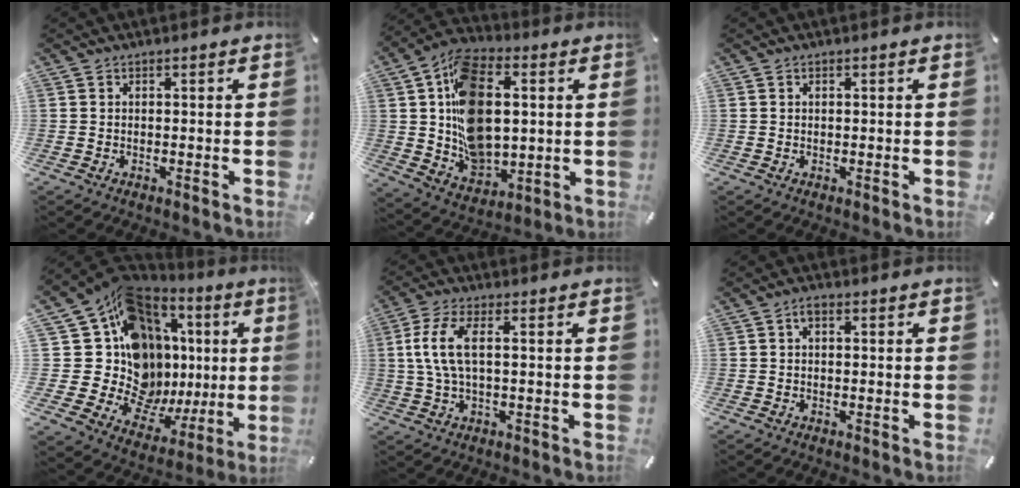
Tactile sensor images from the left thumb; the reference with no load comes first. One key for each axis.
{"total": 18.2, "fx": 3.0, "fy": 12.8, "fz": 12.6, "tx": -0.231, "ty": -0.004, "tz": 0.059}
{"total": 0.5, "fx": 0.2, "fy": 0.3, "fz": 0.3, "tx": -0.007, "ty": 0.001, "tz": 0.003}
{"total": 21.7, "fx": 4.0, "fy": 15.8, "fz": 14.3, "tx": -0.221, "ty": -0.100, "tz": 0.109}
{"total": 8.7, "fx": 1.2, "fy": 3.3, "fz": 8.0, "tx": -0.176, "ty": -0.006, "tz": 0.017}
{"total": 1.8, "fx": 0.4, "fy": 0.9, "fz": 1.5, "tx": -0.030, "ty": 0.007, "tz": 0.006}